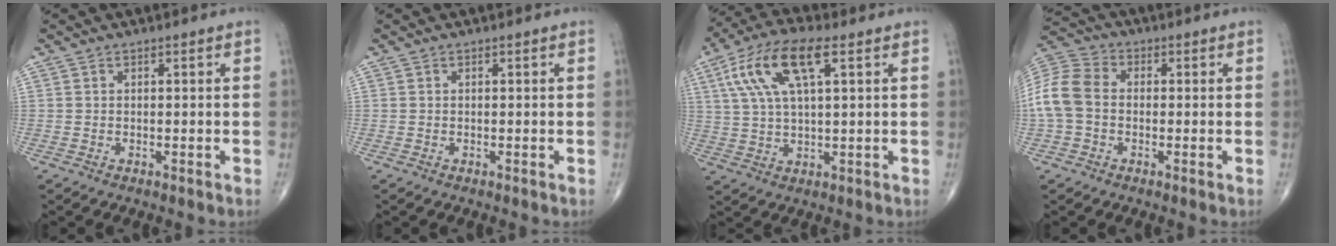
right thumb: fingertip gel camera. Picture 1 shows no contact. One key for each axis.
{"total": 0.0}
{"total": 13.3, "fx": 4.9, "fy": 4.8, "fz": 11.4, "tx": -0.235, "ty": 0.013, "tz": 0.089}
{"total": 10.0, "fx": -0.7, "fy": 7.5, "fz": 6.6, "tx": -0.138, "ty": 0.029, "tz": -0.025}